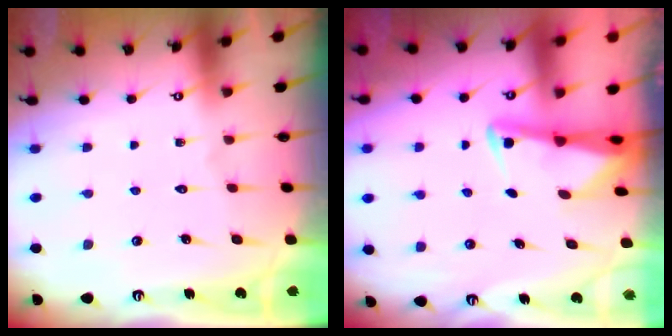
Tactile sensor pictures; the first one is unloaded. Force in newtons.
{"total": 2.3, "press": 2.3, "slide": 0.3}